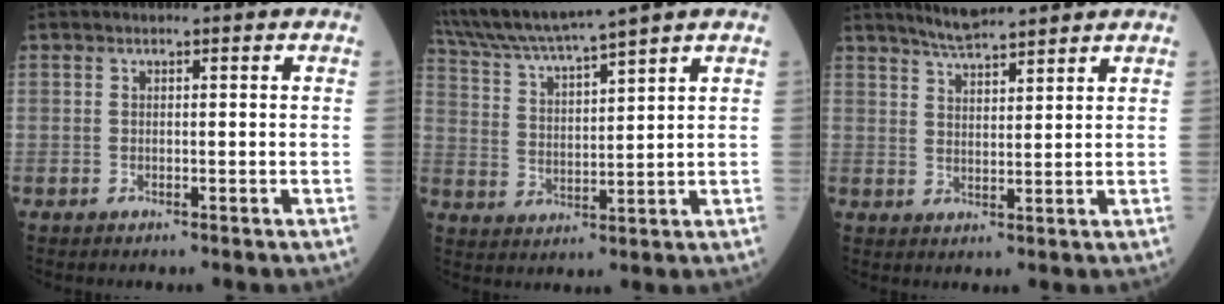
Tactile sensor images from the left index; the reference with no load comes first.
{"total": 11.0, "force": [9.9, -1.4, 4.7], "torque": [-0.093, 0.008, 0.189]}
{"total": 5.7, "force": [5.3, 0.2, 2.1], "torque": [-0.043, 0.010, 0.099]}